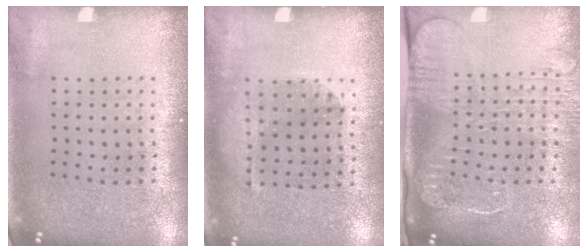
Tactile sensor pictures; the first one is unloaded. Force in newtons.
{"total": 1.0, "press": 1.0, "slide": 0.2}
{"total": 2.8, "press": 2.1, "slide": 1.8}